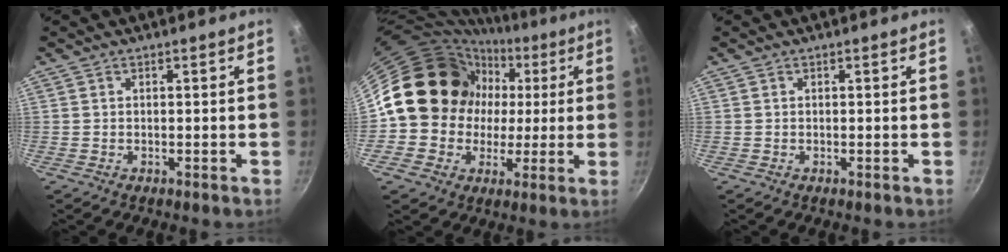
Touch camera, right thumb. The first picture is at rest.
{"total": 17.7, "force": [1.6, 16.0, 7.4], "torque": [-0.088, 0.025, 0.024]}
{"total": 0.0}